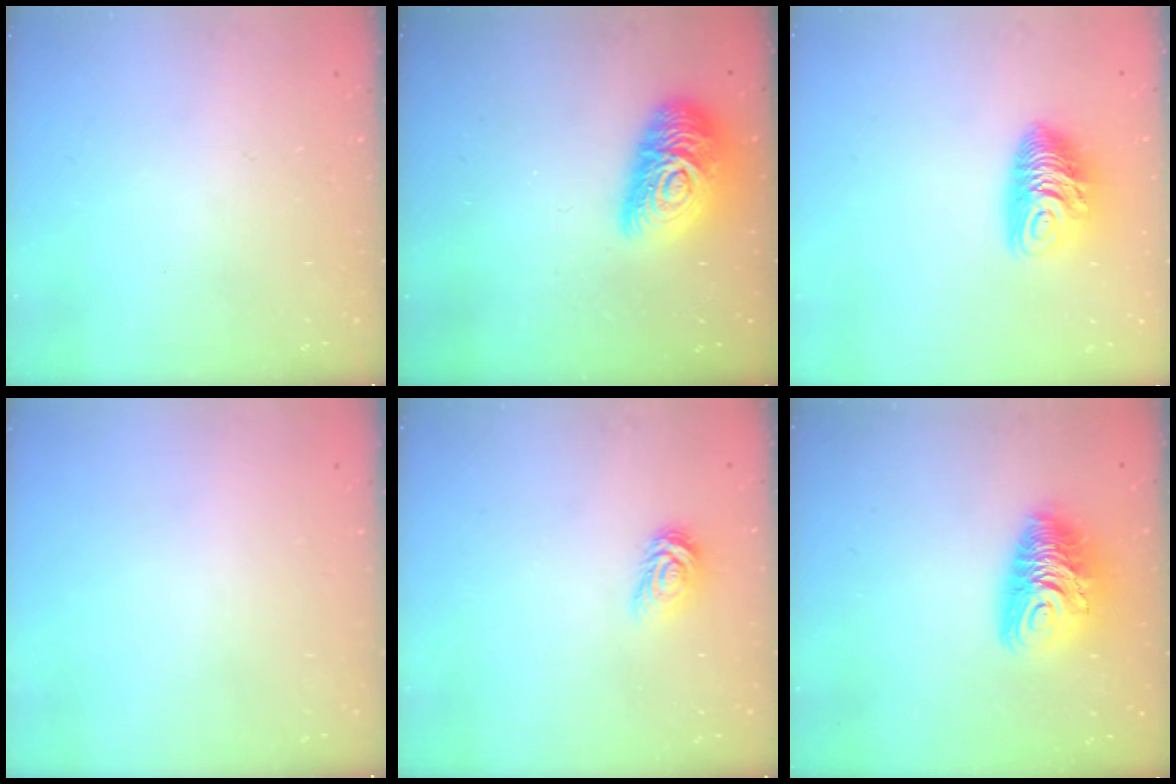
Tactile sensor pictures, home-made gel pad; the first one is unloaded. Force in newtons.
{"total": 16.7, "press": 16.7, "slide": 1.0}
{"total": 10.6, "press": 10.6, "slide": 0.7}
{"total": 0.0}
{"total": 4.2, "press": 4.2, "slide": 0.5}
{"total": 12.0, "press": 11.9, "slide": 1.2}